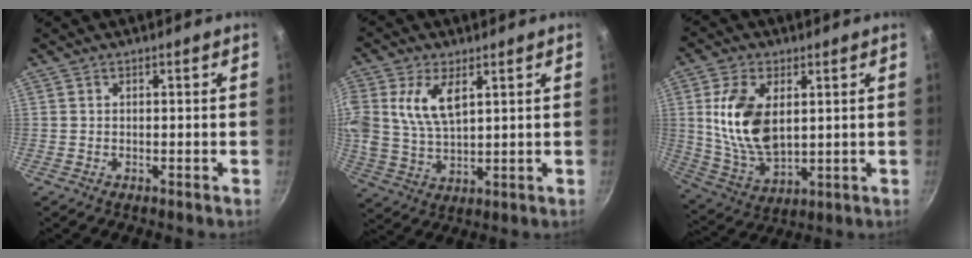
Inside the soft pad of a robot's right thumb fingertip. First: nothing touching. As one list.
[{"total": 9.7, "force": [3.5, 5.1, 7.5], "torque": [-0.149, -0.005, 0.075]}, {"total": 14.4, "force": [2.8, 8.1, 11.5], "torque": [-0.217, -0.016, 0.066]}]